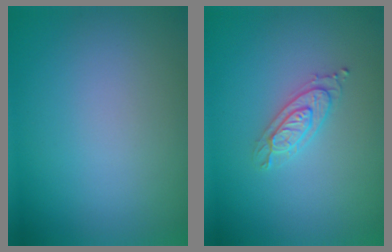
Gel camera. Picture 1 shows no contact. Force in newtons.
{"total": 2.2, "press": 2.1, "slide": 0.5}